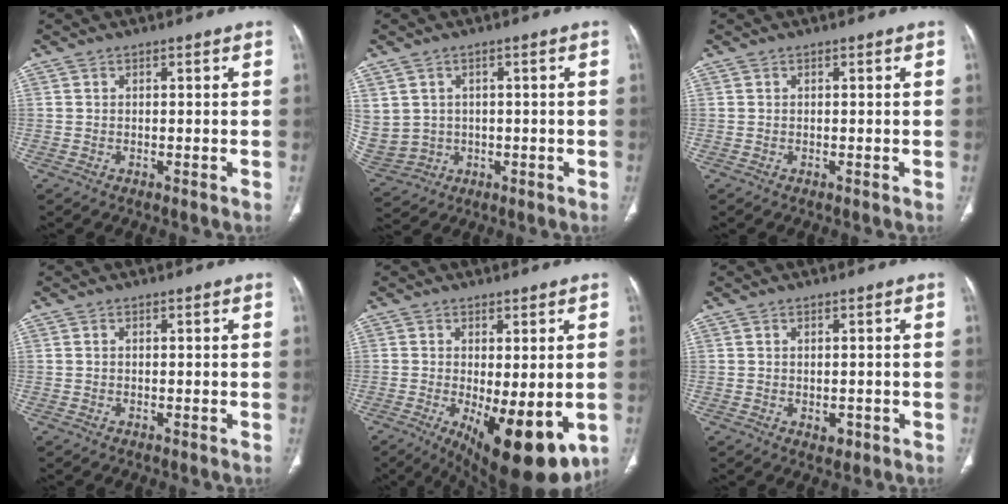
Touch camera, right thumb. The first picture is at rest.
{"total": 10.6, "force": [0.5, 9.9, 3.8], "torque": [-0.111, 0.015, 0.040]}
{"total": 0.0}
{"total": 0.0}
{"total": 14.9, "force": [-4.3, 5.5, 13.2], "torque": [-0.168, -0.025, -0.043]}
{"total": 2.0, "force": [-0.5, 1.4, 1.4], "torque": [-0.013, -0.001, -0.001]}